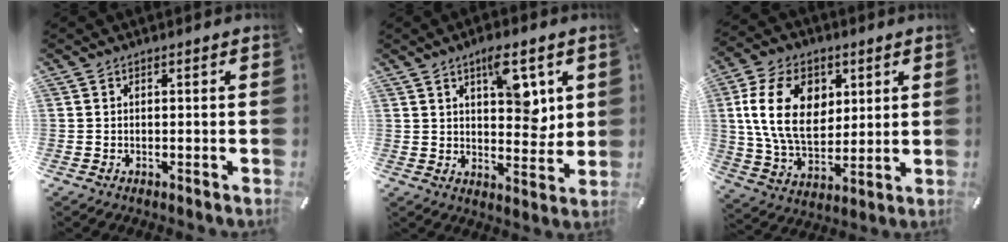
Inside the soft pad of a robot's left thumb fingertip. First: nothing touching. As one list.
[{"total": 10.7, "force": [5.1, 5.4, 7.7], "torque": [-0.089, -0.028, 0.081]}, {"total": 16.3, "force": [4.4, 11.4, 10.8], "torque": [-0.206, 0.008, 0.076]}]